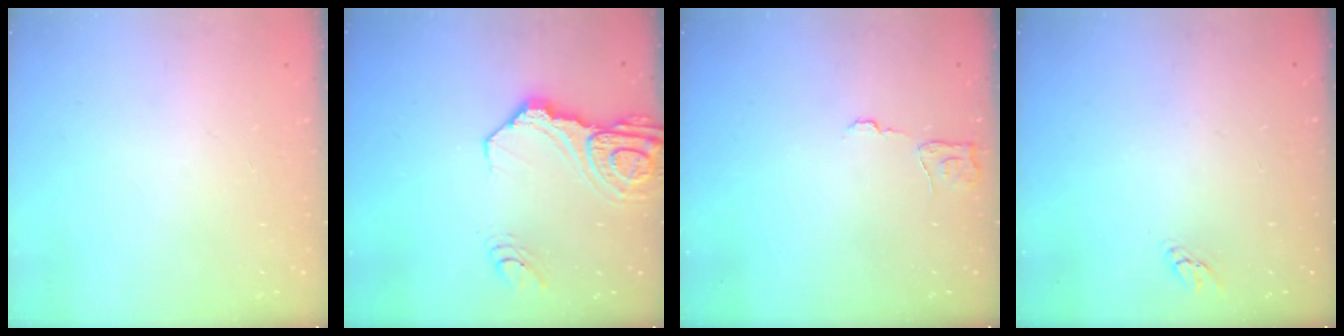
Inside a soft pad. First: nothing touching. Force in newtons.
{"total": 16.4, "press": 16.3, "slide": 1.9}
{"total": 5.2, "press": 5.2, "slide": 0.4}
{"total": 2.9, "press": 2.9, "slide": 0.2}